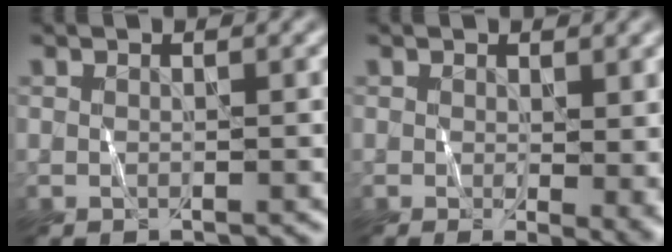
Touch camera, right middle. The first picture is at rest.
{"total": 4.3, "force": [-0.2, 1.4, 4.1], "torque": [-0.041, -0.009, 0.004]}